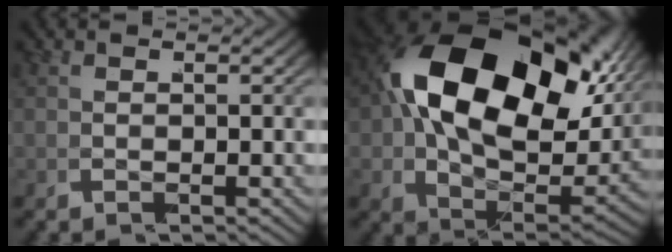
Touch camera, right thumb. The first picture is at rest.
{"total": 20.0, "force": [3.1, 12.4, 15.4], "torque": [-0.292, -0.032, 0.056]}